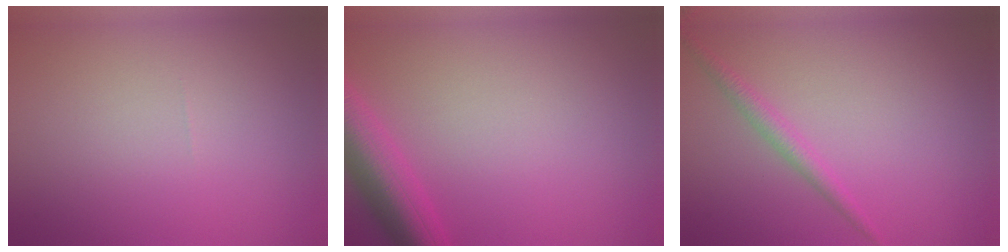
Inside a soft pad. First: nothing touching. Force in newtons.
{"total": 5.3, "press": 5.3, "slide": 0.3}
{"total": 1.7, "press": 1.7, "slide": 0.1}